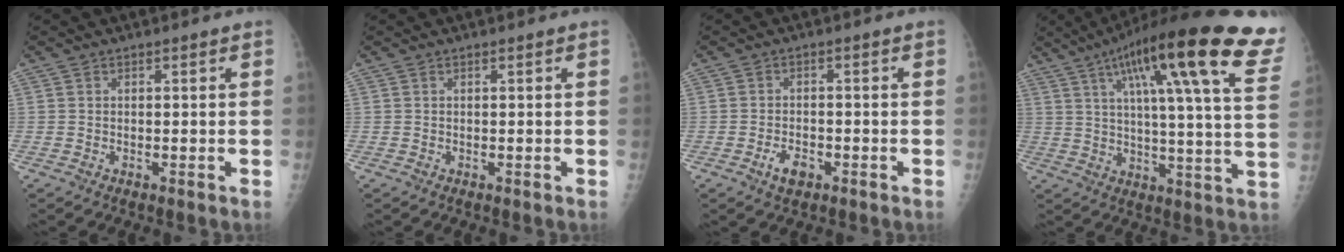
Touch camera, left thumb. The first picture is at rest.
{"total": 0.0}
{"total": 3.6, "force": [-1.9, 2.1, 2.2], "torque": [-0.034, 0.009, -0.031]}
{"total": 28.8, "force": [16.0, 4.8, 23.5], "torque": [-0.308, -0.025, 0.214]}